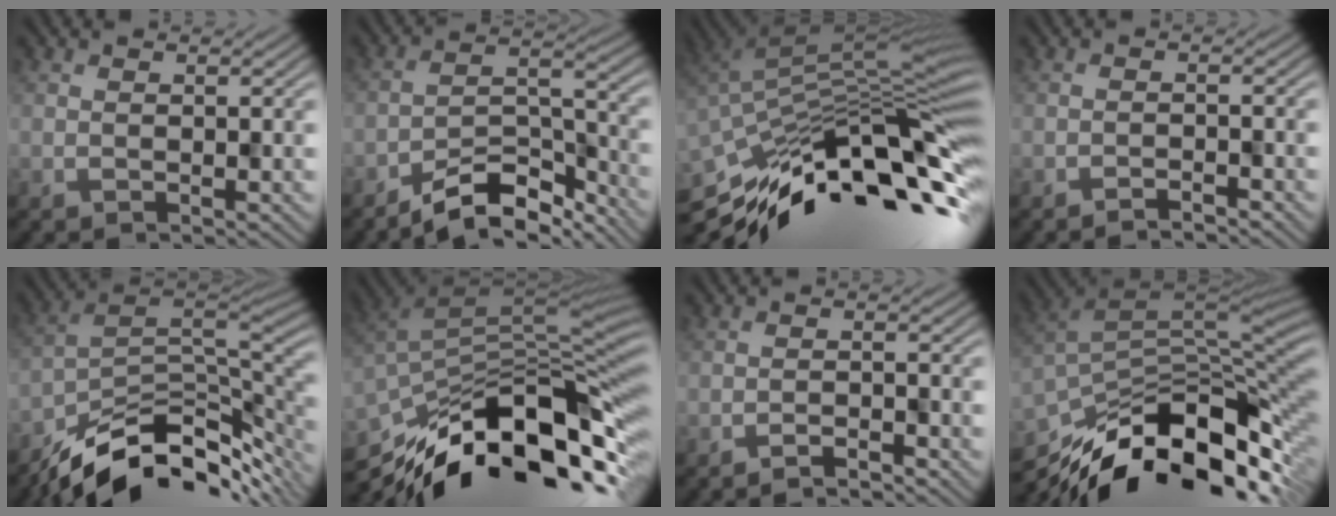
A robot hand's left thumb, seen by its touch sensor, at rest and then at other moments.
{"total": 9.3, "force": [-7.6, 2.6, 4.7], "torque": [-0.075, 0.005, -0.143]}
{"total": 15.9, "force": [-8.6, 4.7, 12.6], "torque": [-0.236, 0.002, -0.158]}
{"total": 1.7, "force": [-1.6, 0.1, 0.7], "torque": [-0.008, 0.005, -0.032]}
{"total": 12.6, "force": [-8.9, 4.8, 7.5], "torque": [-0.136, -0.003, -0.147]}
{"total": 15.1, "force": [-9.2, 5.3, 10.7], "torque": [-0.223, -0.003, -0.162]}
{"total": 2.2, "force": [-2.0, 0.1, 0.8], "torque": [-0.011, 0.005, -0.039]}
{"total": 16.3, "force": [-9.6, 6.8, 11.2], "torque": [-0.224, -0.025, -0.162]}